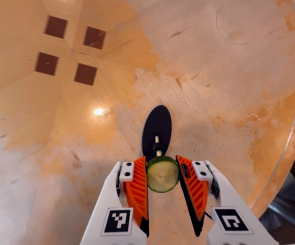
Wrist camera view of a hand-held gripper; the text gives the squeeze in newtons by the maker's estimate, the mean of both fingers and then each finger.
{"total": 10.0, "left": 10.1, "right": 9.9}